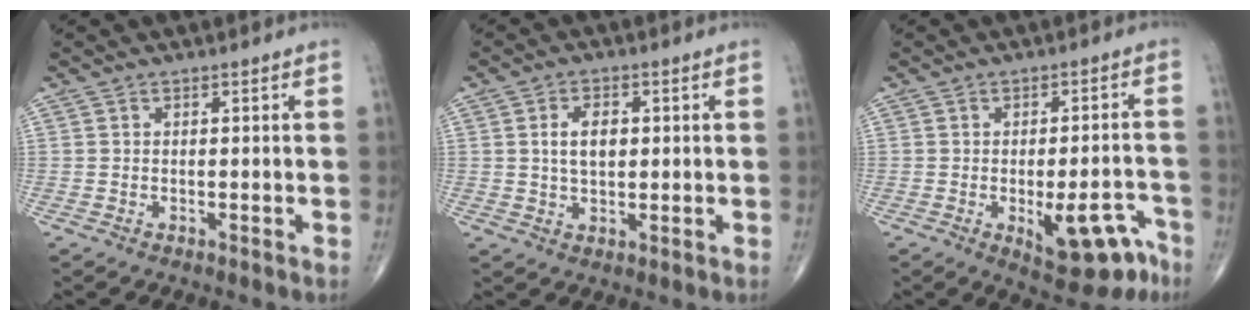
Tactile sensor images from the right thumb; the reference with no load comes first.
{"total": 5.5, "force": [0.9, 3.3, 4.3], "torque": [-0.068, -0.001, 0.017]}
{"total": 11.7, "force": [-5.6, 4.9, 9.1], "torque": [-0.093, 0.030, -0.065]}